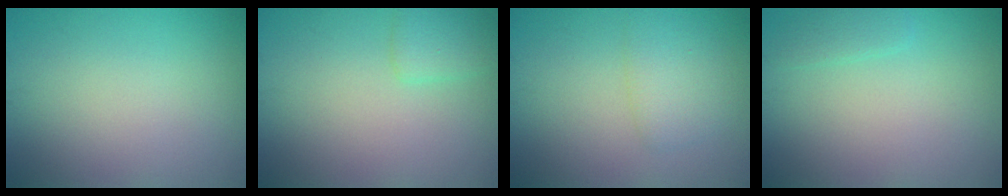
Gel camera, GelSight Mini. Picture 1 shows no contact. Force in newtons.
{"total": 1.6, "press": 1.6, "slide": 0.0}
{"total": 2.3, "press": 2.3, "slide": 0.1}
{"total": 1.2, "press": 1.2, "slide": 0.2}